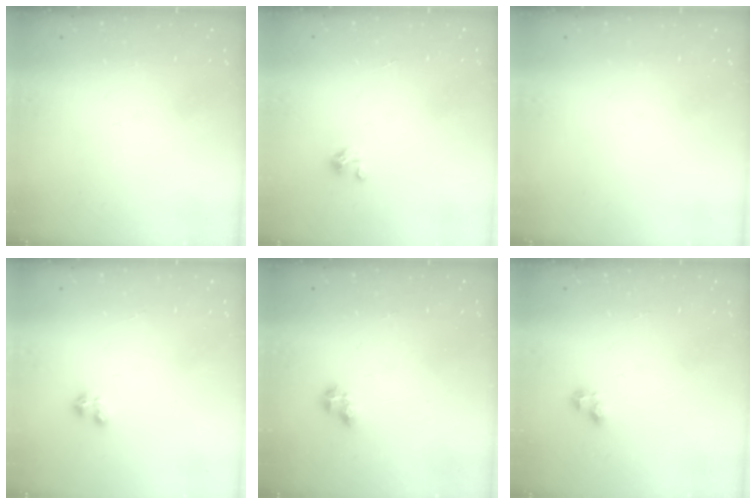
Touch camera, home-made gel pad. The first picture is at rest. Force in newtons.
{"total": 1.5, "press": 1.5, "slide": 0.1}
{"total": 0.0}
{"total": 1.5, "press": 1.5, "slide": 0.3}
{"total": 2.9, "press": 2.9, "slide": 0.3}
{"total": 2.6, "press": 2.6, "slide": 0.2}